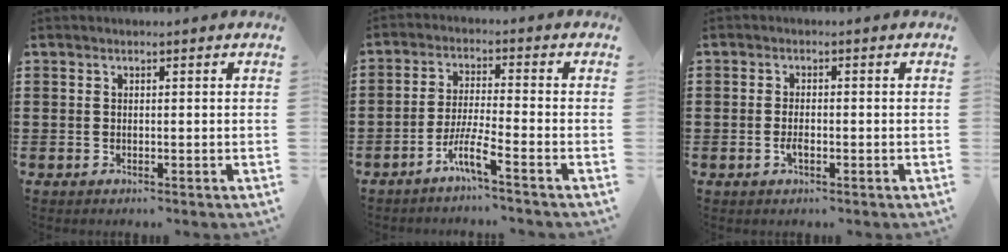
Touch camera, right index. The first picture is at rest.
{"total": 5.3, "force": [-3.7, 0.1, 3.8], "torque": [-0.085, -0.006, -0.073]}
{"total": 2.1, "force": [-0.7, 0.5, 1.9], "torque": [-0.044, -0.008, -0.013]}